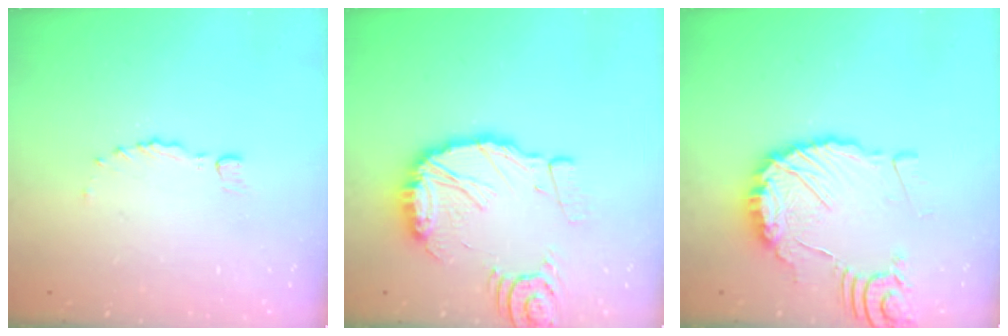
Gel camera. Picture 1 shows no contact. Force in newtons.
{"total": 16.3, "press": 16.2, "slide": 1.8}
{"total": 11.9, "press": 11.8, "slide": 1.3}